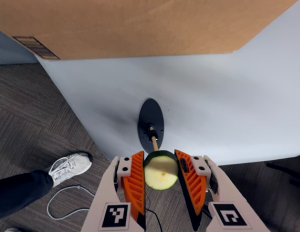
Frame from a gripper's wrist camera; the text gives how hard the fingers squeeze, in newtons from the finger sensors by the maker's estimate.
{"total": 12.0, "left": 12.1, "right": 11.8}